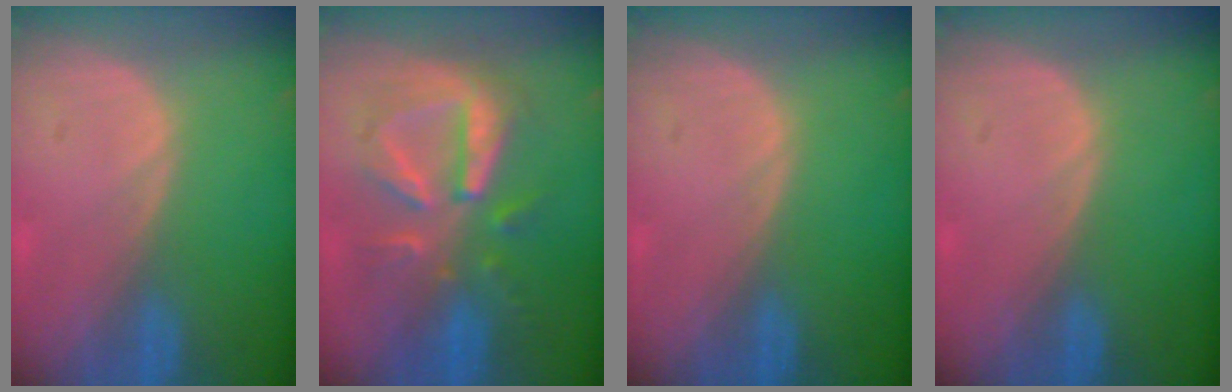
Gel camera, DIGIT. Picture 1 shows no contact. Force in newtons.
{"total": 9.0, "press": 8.6, "slide": 2.4}
{"total": 0.0}
{"total": 0.0}